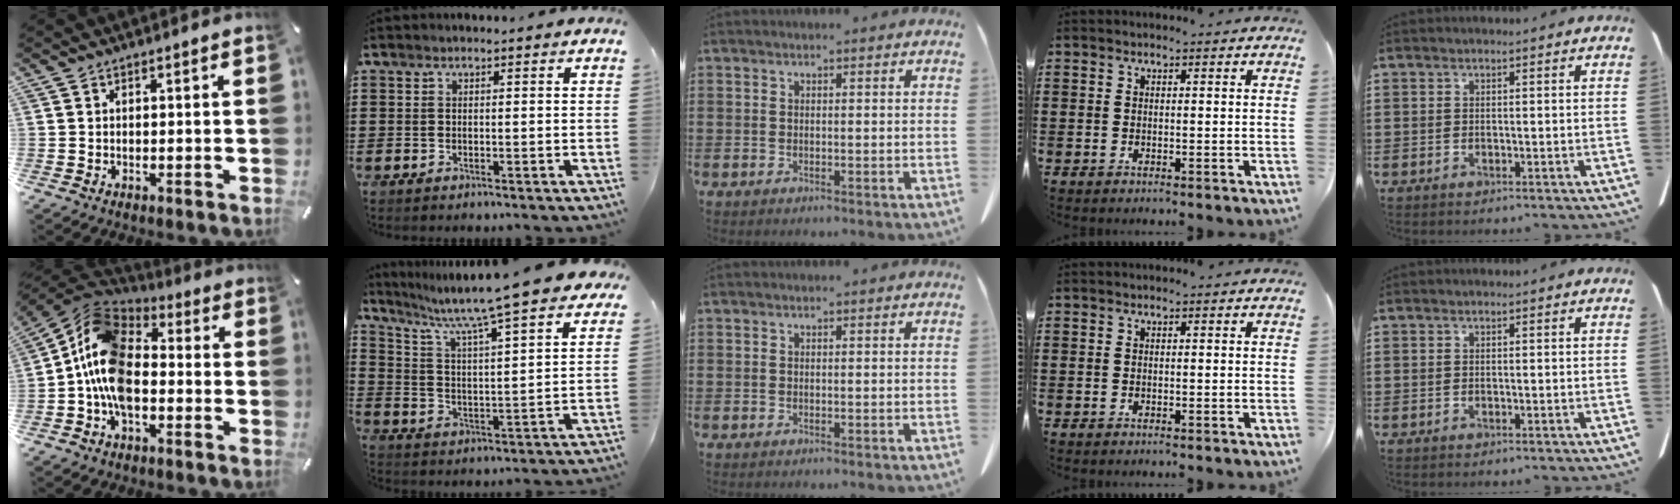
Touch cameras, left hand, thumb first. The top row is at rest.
{"thumb": {"total": 14.4, "force": [-4.1, 9.2, 10.3], "torque": [-0.225, 0.015, -0.086]}, "index": {"total": 8.7, "force": [7.5, -0.9, 4.4], "torque": [-0.107, -0.063, 0.117]}}